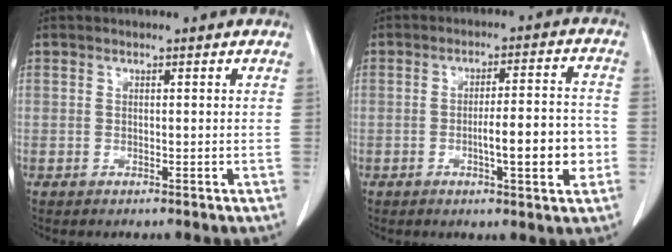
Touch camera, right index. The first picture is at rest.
{"total": 8.7, "force": [-2.3, 1.2, 8.3], "torque": [-0.126, 0.011, -0.031]}